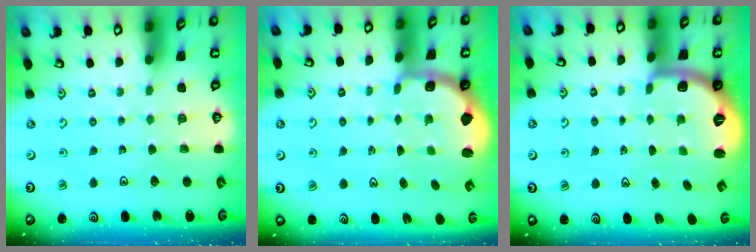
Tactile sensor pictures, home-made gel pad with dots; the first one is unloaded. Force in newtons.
{"total": 2.5, "press": 1.1, "slide": 2.2}
{"total": 2.0, "press": 1.6, "slide": 1.2}